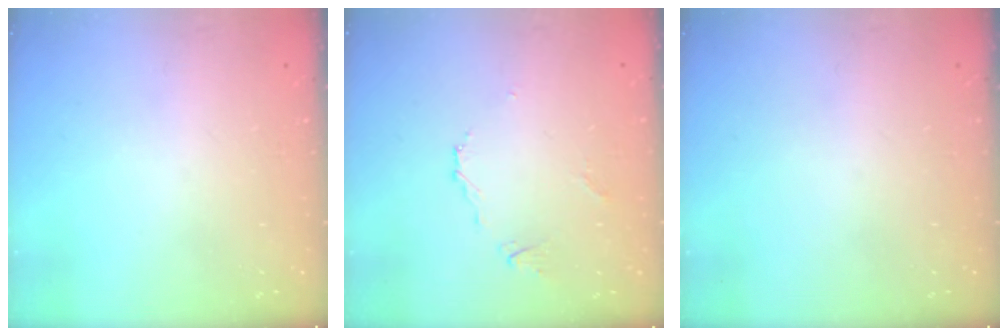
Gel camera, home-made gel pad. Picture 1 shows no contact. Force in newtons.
{"total": 4.4, "press": 4.4, "slide": 0.7}
{"total": 0.0}